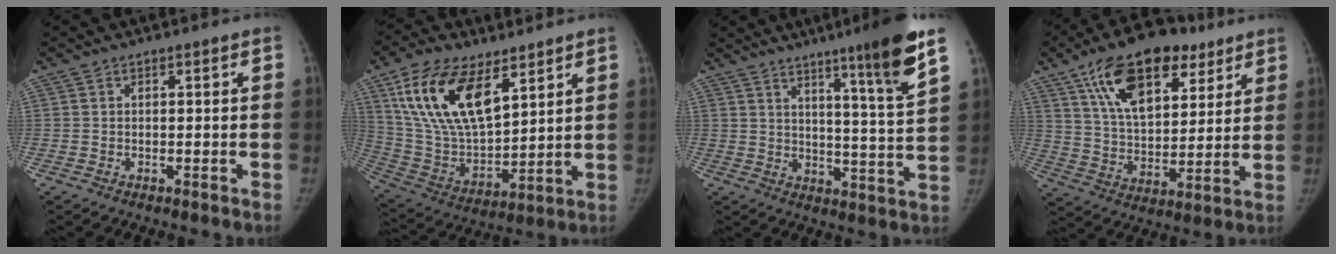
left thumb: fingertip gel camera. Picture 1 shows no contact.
{"total": 20.1, "force": [10.1, 9.8, 14.4], "torque": [-0.246, -0.040, 0.199]}
{"total": 14.1, "force": [8.3, 0.1, 11.4], "torque": [-0.160, -0.047, 0.123]}
{"total": 21.3, "force": [11.5, 11.1, 14.1], "torque": [-0.203, -0.026, 0.197]}